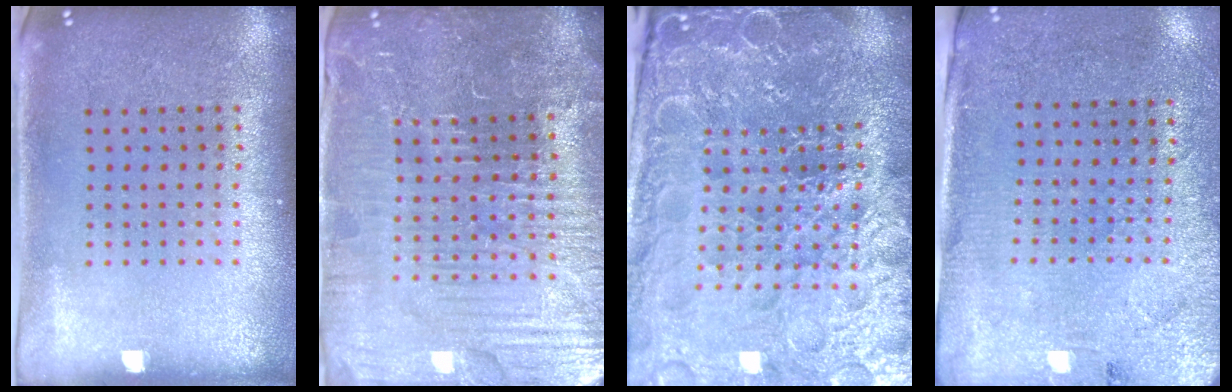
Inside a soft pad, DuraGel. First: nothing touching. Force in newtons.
{"total": 5.6, "press": 5.2, "slide": 2.3}
{"total": 5.5, "press": 5.1, "slide": 2.0}
{"total": 2.7, "press": 2.4, "slide": 1.3}